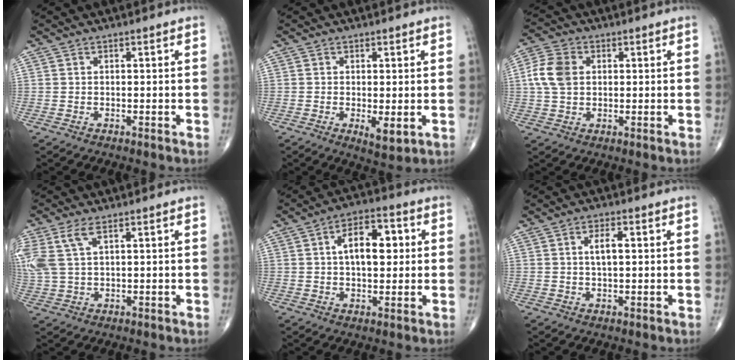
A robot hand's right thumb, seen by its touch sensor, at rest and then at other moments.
{"total": 3.6, "force": [-0.6, 1.3, 3.3], "torque": [-0.048, -0.013, -0.005]}
{"total": 7.3, "force": [1.0, 5.3, 4.9], "torque": [-0.102, 0.010, 0.016]}
{"total": 8.4, "force": [3.3, 4.0, 6.6], "torque": [-0.181, 0.010, 0.076]}
{"total": 10.3, "force": [1.8, 5.5, 8.5], "torque": [-0.113, 0.015, 0.023]}
{"total": 3.7, "force": [0.7, 1.5, 3.3], "torque": [-0.058, 0.002, 0.012]}